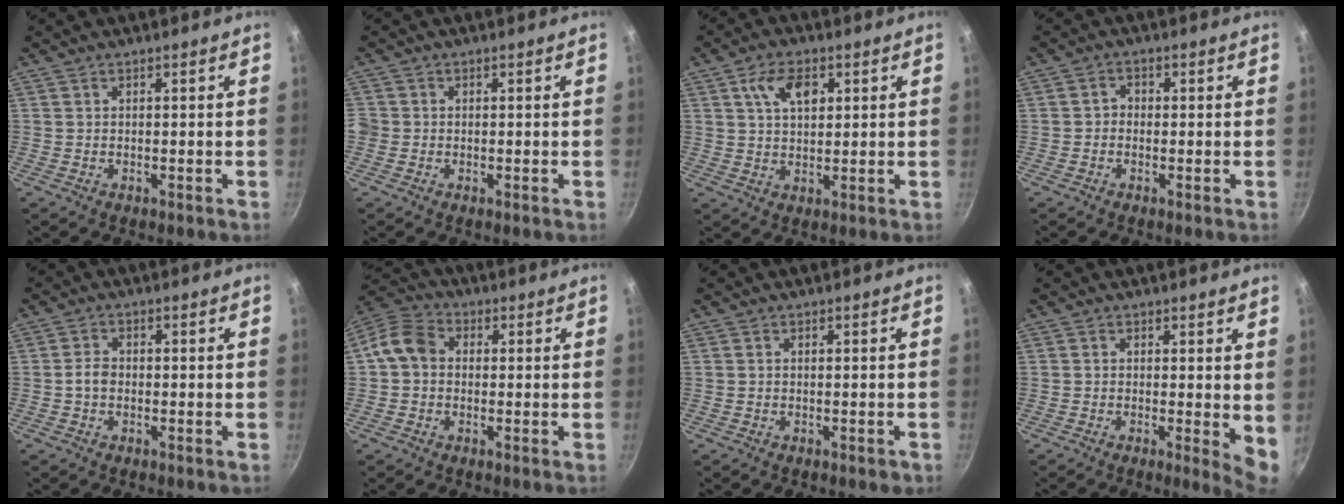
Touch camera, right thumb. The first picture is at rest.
{"total": 1.9, "force": [-0.4, 1.8, 0.5], "torque": [-0.007, 0.002, -0.012]}
{"total": 7.2, "force": [2.6, 4.2, 5.2], "torque": [-0.078, -0.003, 0.043]}
{"total": 1.9, "force": [-0.4, 1.7, 0.9], "torque": [-0.011, 0.010, -0.011]}
{"total": 2.5, "force": [-0.5, 1.9, 1.6], "torque": [-0.027, 0.014, -0.012]}
{"total": 7.6, "force": [0.2, 6.2, 4.3], "torque": [-0.068, 0.023, -0.017]}
{"total": 0.9, "force": [-0.4, 0.5, 0.7], "torque": [-0.009, 0.003, -0.006]}
{"total": 4.9, "force": [0.2, 1.4, 4.7], "torque": [-0.064, -0.014, 0.000]}